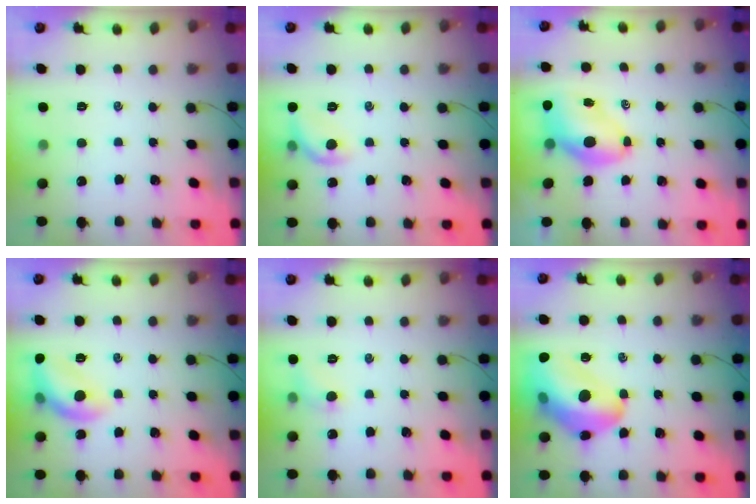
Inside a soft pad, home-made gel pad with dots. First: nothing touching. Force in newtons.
{"total": 8.1, "press": 8.1, "slide": 0.8}
{"total": 7.8, "press": 7.6, "slide": 1.8}
{"total": 11.9, "press": 11.9, "slide": 1.2}
{"total": 5.4, "press": 5.2, "slide": 1.7}
{"total": 21.2, "press": 21.0, "slide": 3.3}